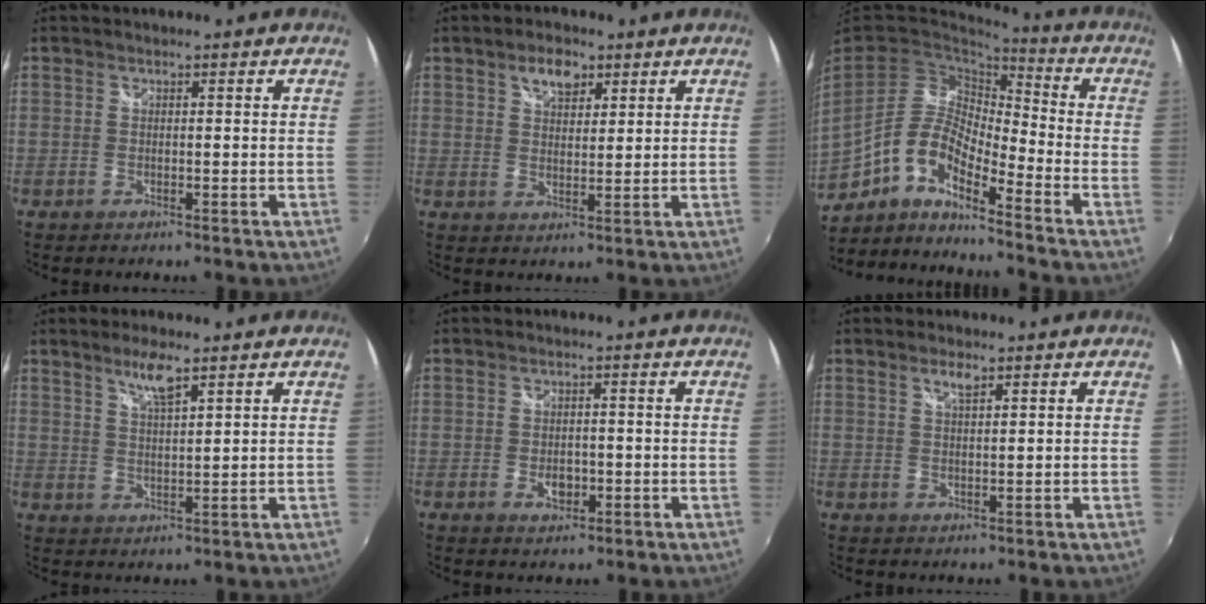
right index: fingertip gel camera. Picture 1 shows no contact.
{"total": 5.0, "force": [3.0, 2.7, 2.9], "torque": [-0.044, 0.010, 0.053]}
{"total": 12.2, "force": [-7.2, 3.9, 9.0], "torque": [-0.162, -0.007, -0.142]}
{"total": 4.7, "force": [3.3, 0.7, 3.4], "torque": [-0.063, 0.000, 0.063]}
{"total": 3.0, "force": [-1.0, 2.1, 1.9], "torque": [-0.033, -0.001, -0.014]}
{"total": 2.2, "force": [1.4, 0.6, 1.5], "torque": [-0.026, 0.003, 0.024]}